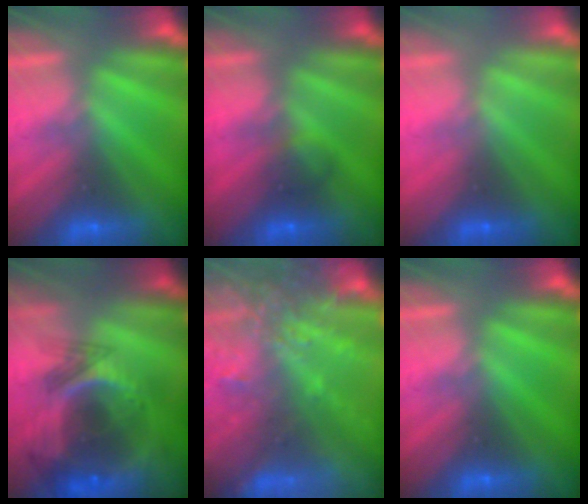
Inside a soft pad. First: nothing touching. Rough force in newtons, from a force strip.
{"total": 2.2}
{"total": 2.9}
{"total": 6.6}
{"total": 7.2}
{"total": 0.0}